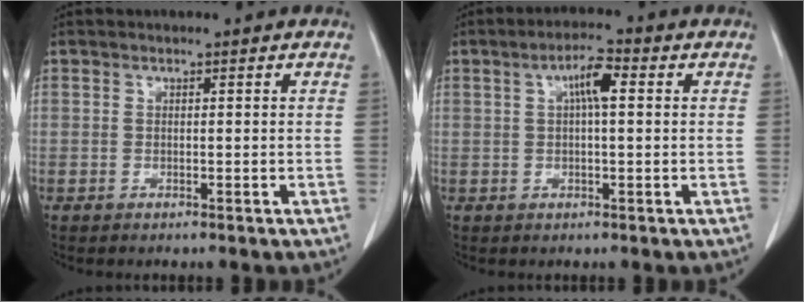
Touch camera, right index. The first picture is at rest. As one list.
[{"total": 4.6, "force": [1.1, 0.9, 4.4], "torque": [-0.079, 0.013, 0.018]}]